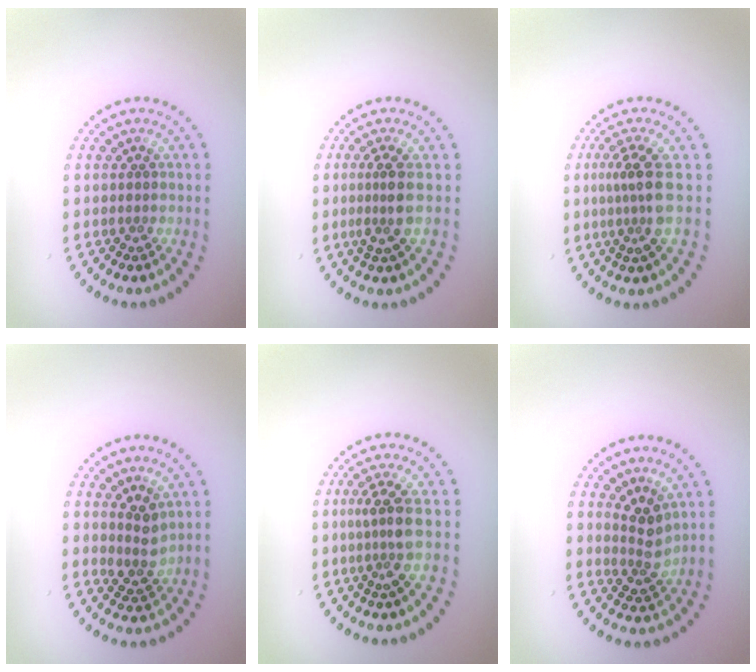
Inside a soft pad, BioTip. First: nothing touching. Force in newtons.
{"total": 2.5, "press": 1.8, "slide": 1.7}
{"total": 3.2, "press": 2.3, "slide": 2.2}
{"total": 2.6, "press": 2.0, "slide": 1.6}
{"total": 2.7, "press": 1.9, "slide": 1.8}
{"total": 2.7, "press": 2.0, "slide": 1.9}